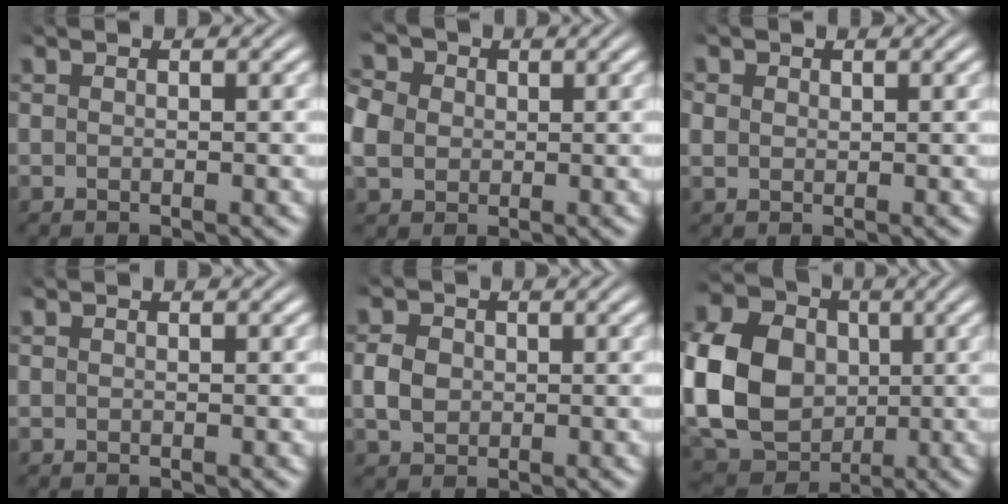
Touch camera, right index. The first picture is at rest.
{"total": 6.1, "force": [1.1, 5.2, 2.9], "torque": [-0.072, -0.009, 0.020]}
{"total": 1.7, "force": [0.5, 1.6, 0.4], "torque": [-0.018, -0.012, 0.017]}
{"total": 0.0}
{"total": 2.2, "force": [-0.2, 1.9, 1.1], "torque": [-0.023, -0.007, 0.004]}
{"total": 13.7, "force": [0.0, 11.4, 7.6], "torque": [-0.159, -0.039, 0.008]}